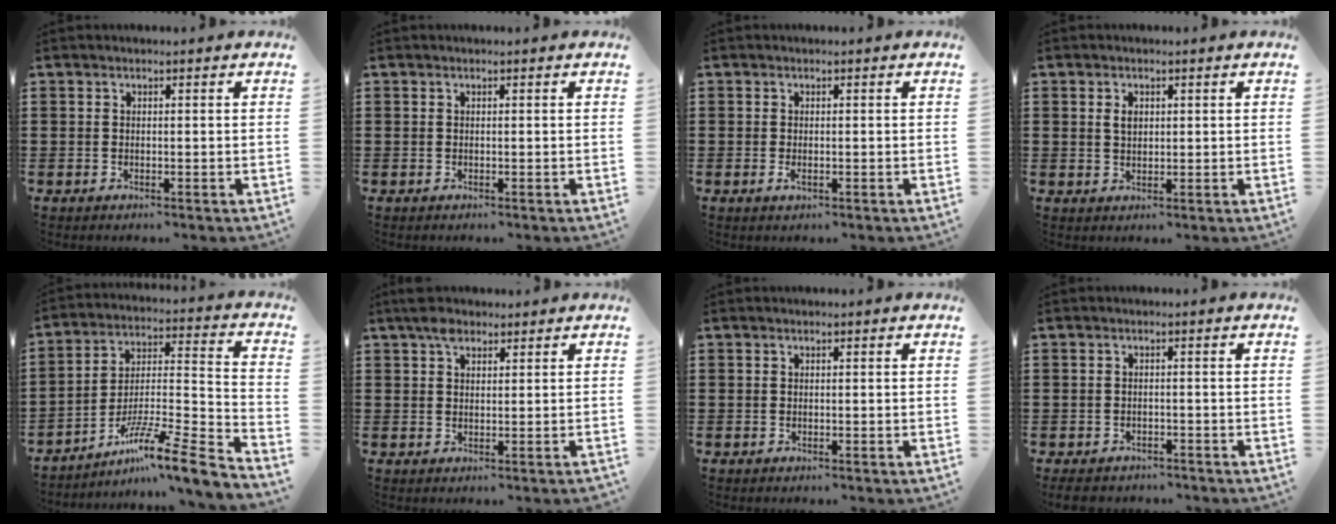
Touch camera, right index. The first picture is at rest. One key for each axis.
{"total": 0.0}
{"total": 1.1, "fx": -0.3, "fy": 0.3, "fz": 1.0, "tx": -0.027, "ty": -0.008, "tz": -0.007}
{"total": 2.0, "fx": 0.6, "fy": 1.2, "fz": 1.4, "tx": -0.032, "ty": 0.005, "tz": 0.011}
{"total": 10.5, "fx": -7.6, "fy": 0.7, "fz": 7.3, "tx": -0.119, "ty": 0.000, "tz": -0.147}
{"total": 2.9, "fx": 2.0, "fy": 1.4, "fz": 1.6, "tx": -0.037, "ty": 0.006, "tz": 0.036}
{"total": 0.0}
{"total": 1.8, "fx": -1.7, "fy": 0.4, "fz": 0.1, "tx": -0.015, "ty": -0.002, "tz": -0.040}